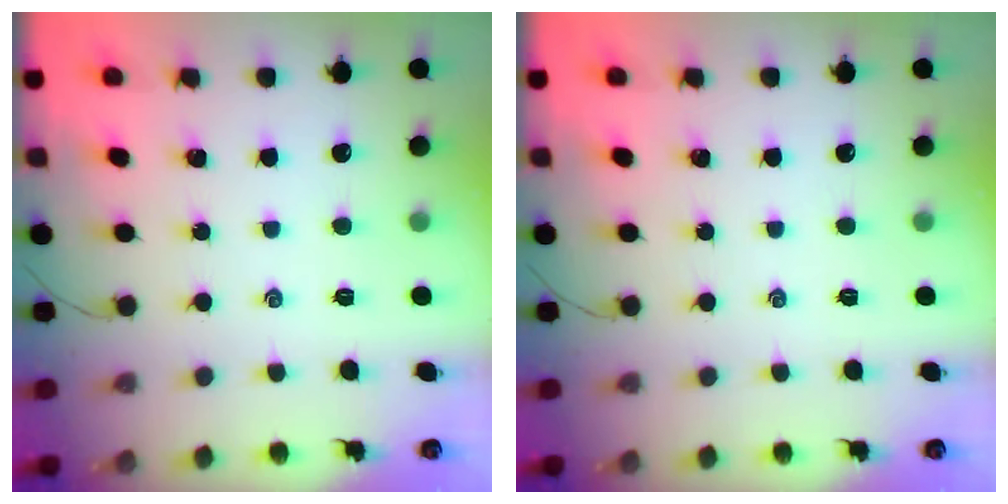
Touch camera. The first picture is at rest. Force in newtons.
{"total": 0.0}